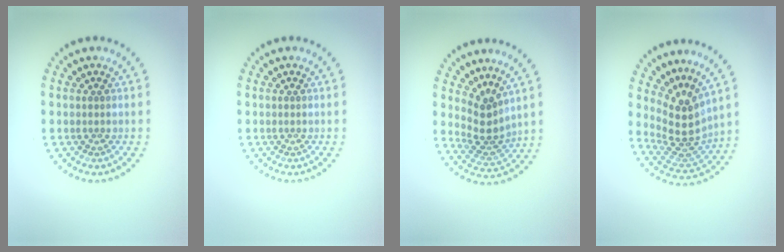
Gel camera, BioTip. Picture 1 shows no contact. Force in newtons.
{"total": 0.0}
{"total": 3.0, "press": 2.0, "slide": 2.2}
{"total": 4.1, "press": 2.8, "slide": 3.0}